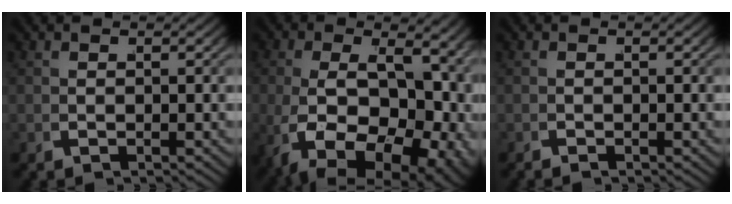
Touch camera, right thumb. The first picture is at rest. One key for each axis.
{"total": 15.7, "fx": -3.7, "fy": 10.2, "fz": 11.4, "tx": -0.217, "ty": -0.057, "tz": -0.031}
{"total": 0.5, "fx": -0.4, "fy": -0.3, "fz": -0.2, "tx": 0.004, "ty": 0.003, "tz": -0.013}